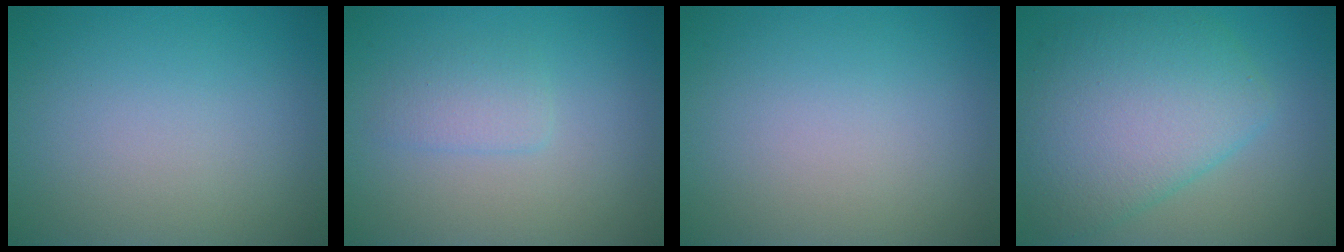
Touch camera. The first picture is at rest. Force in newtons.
{"total": 1.6, "press": 1.6, "slide": 0.0}
{"total": 0.0}
{"total": 7.5, "press": 7.5, "slide": 0.3}